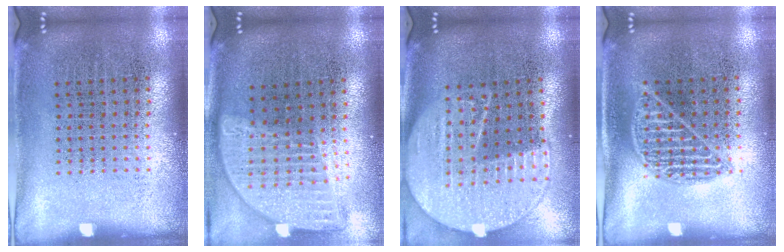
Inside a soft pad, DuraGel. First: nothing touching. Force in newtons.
{"total": 1.9, "press": 1.6, "slide": 1.1}
{"total": 2.1, "press": 1.9, "slide": 1.0}
{"total": 1.0, "press": 0.9, "slide": 0.3}